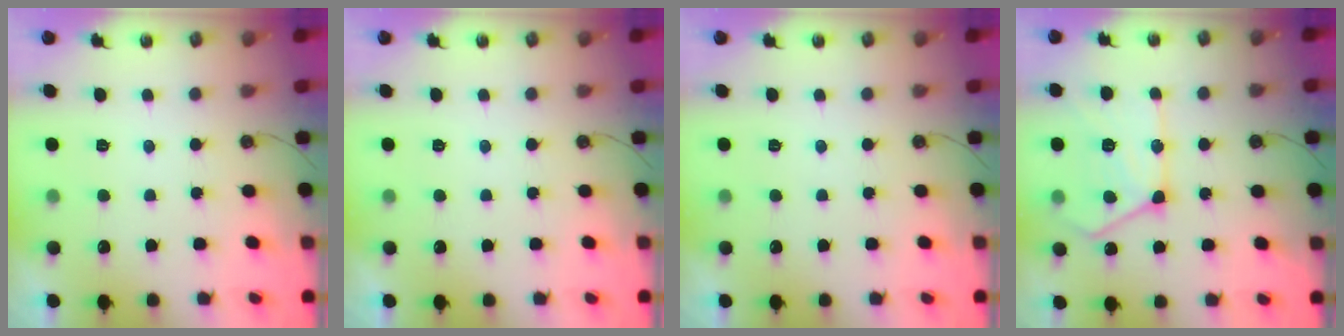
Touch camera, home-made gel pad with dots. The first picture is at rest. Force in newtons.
{"total": 0.0}
{"total": 0.0}
{"total": 18.2, "press": 18.1, "slide": 1.9}